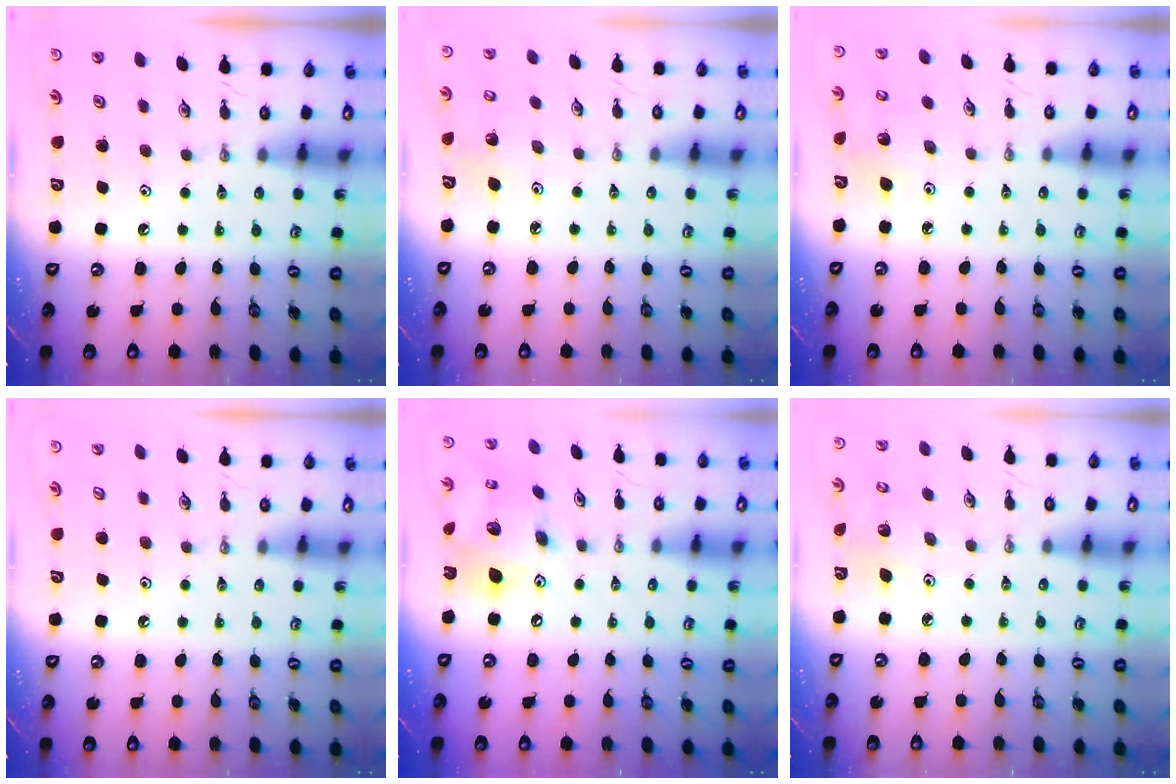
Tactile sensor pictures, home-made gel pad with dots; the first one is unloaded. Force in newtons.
{"total": 3.0, "press": 2.6, "slide": 1.5}
{"total": 3.9, "press": 3.7, "slide": 1.3}
{"total": 1.0, "press": 0.2, "slide": 1.0}
{"total": 15.6, "press": 15.6, "slide": 1.5}
{"total": 2.4, "press": 2.4, "slide": 0.1}